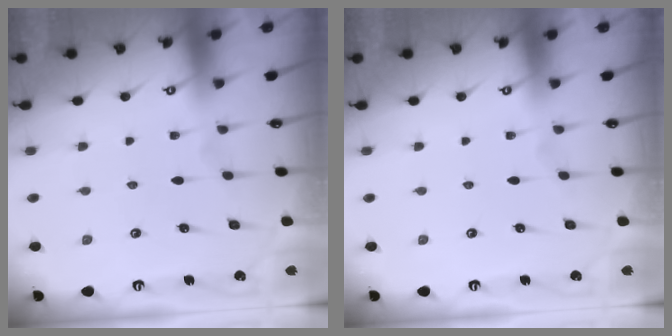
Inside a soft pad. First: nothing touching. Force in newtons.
{"total": 0.0}